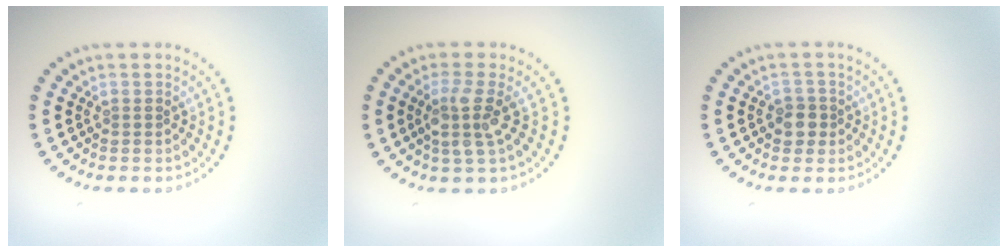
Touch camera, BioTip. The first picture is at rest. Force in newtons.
{"total": 3.0, "press": 2.4, "slide": 1.8}
{"total": 1.8, "press": 1.6, "slide": 0.7}